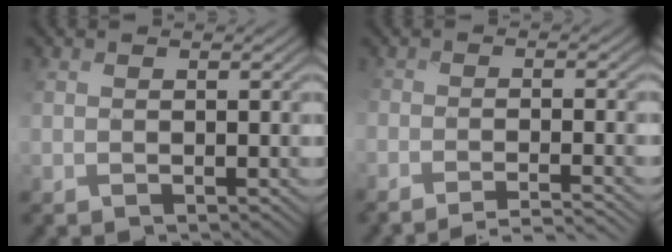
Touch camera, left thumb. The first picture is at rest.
{"total": 5.1, "force": [-4.5, 0.6, 2.4], "torque": [-0.035, 0.007, -0.073]}